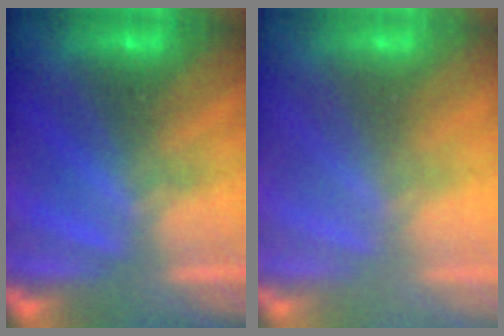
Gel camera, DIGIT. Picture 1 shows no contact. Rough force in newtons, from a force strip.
{"total": 2.3}